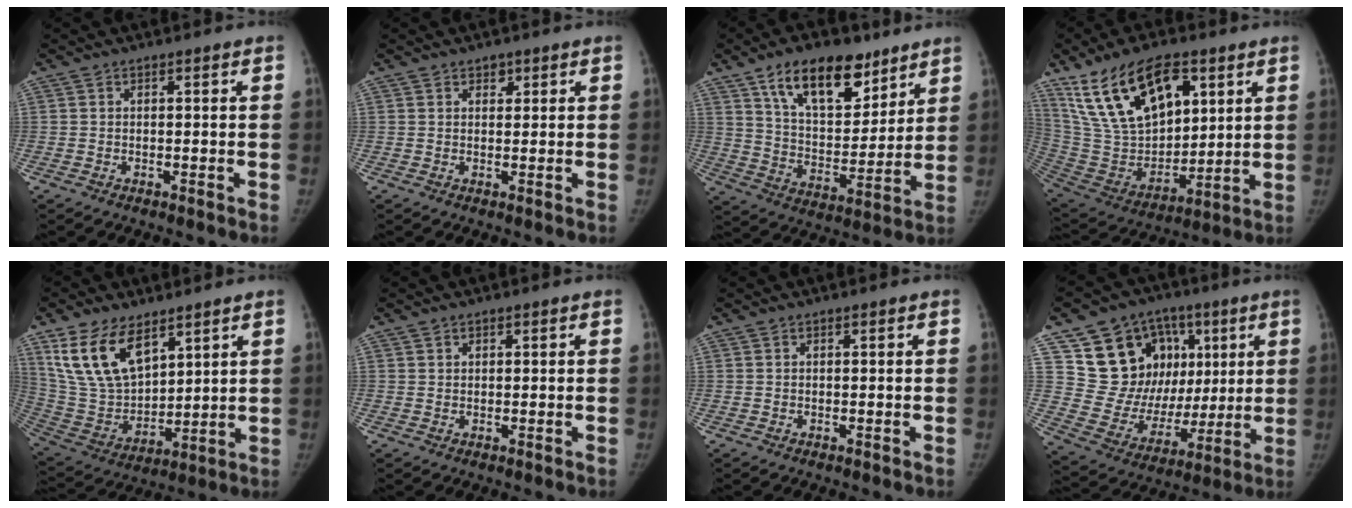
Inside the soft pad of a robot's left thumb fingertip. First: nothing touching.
{"total": 1.7, "force": [1.0, 1.2, 0.6], "torque": [0.005, -0.005, 0.013]}
{"total": 18.0, "force": [11.1, 9.2, 10.7], "torque": [-0.122, -0.055, 0.190]}
{"total": 23.1, "force": [11.4, 12.7, 15.6], "torque": [-0.255, -0.036, 0.220]}
{"total": 16.5, "force": [9.4, 9.1, 10.0], "torque": [-0.164, -0.041, 0.201]}
{"total": 0.8, "force": [0.4, 0.7, 0.0], "torque": [0.010, -0.002, 0.004]}
{"total": 0.0}
{"total": 21.8, "force": [7.9, 16.7, 11.6], "torque": [-0.135, 0.015, 0.155]}